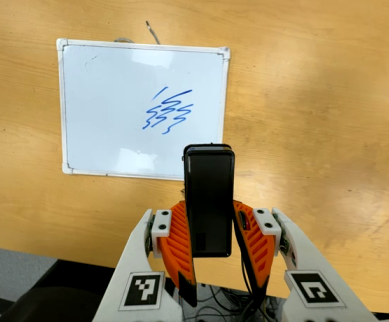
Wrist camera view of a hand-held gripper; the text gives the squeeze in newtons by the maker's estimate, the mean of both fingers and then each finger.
{"total": 4.1, "left": 2.9, "right": 5.2}